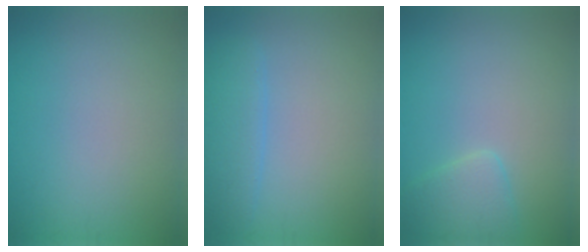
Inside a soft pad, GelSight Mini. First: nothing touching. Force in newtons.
{"total": 2.8, "press": 2.8, "slide": 0.3}
{"total": 2.3, "press": 2.3, "slide": 0.2}